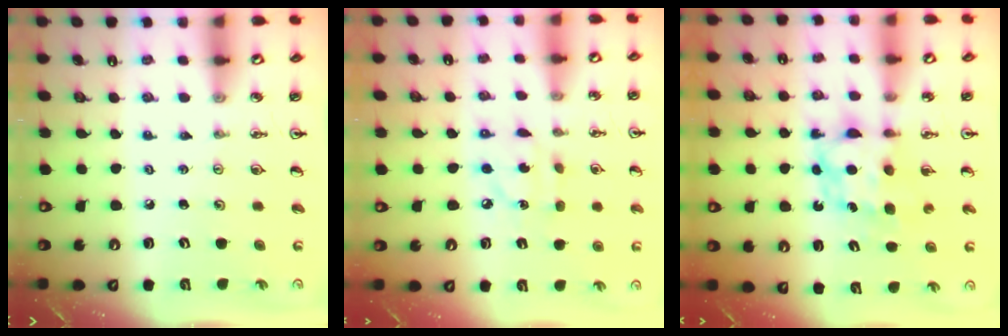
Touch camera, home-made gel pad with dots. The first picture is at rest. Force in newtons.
{"total": 5.9, "press": 5.9, "slide": 0.2}
{"total": 6.2, "press": 6.2, "slide": 0.2}